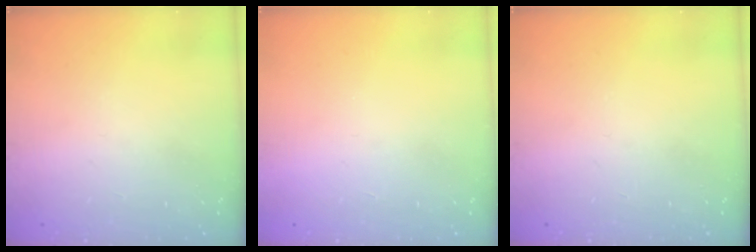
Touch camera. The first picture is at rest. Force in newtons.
{"total": 1.5, "press": 1.5, "slide": 0.1}
{"total": 0.0}